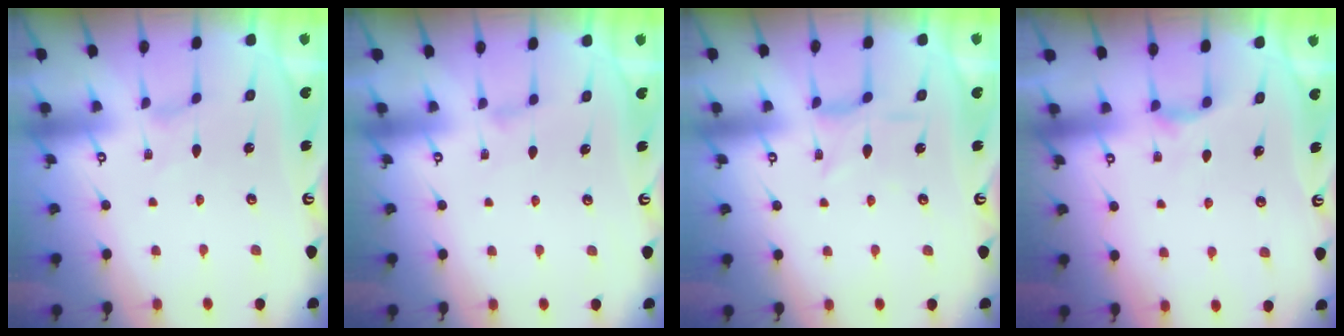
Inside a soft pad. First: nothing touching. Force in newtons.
{"total": 1.1, "press": 1.1, "slide": 0.4}
{"total": 2.8, "press": 2.7, "slide": 0.6}
{"total": 2.3, "press": 2.3, "slide": 0.4}